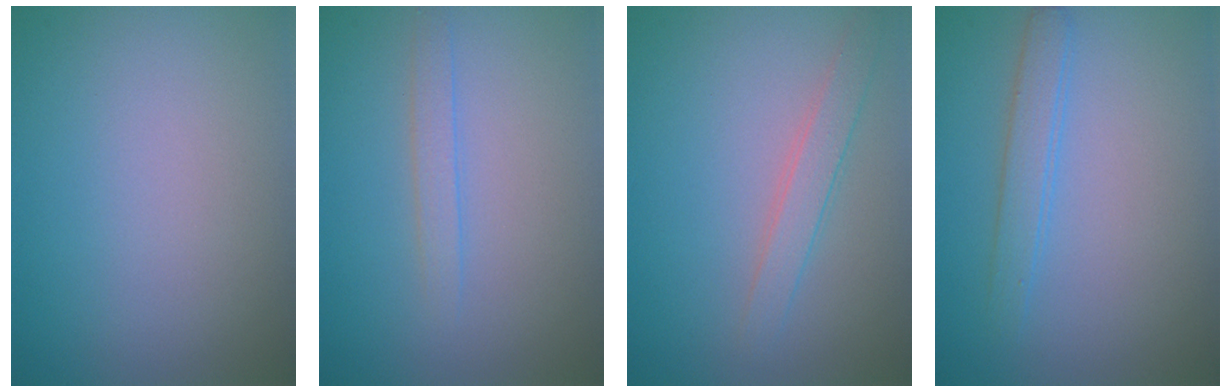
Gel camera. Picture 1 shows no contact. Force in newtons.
{"total": 1.2, "press": 1.2, "slide": 0.0}
{"total": 2.1, "press": 2.1, "slide": 0.0}
{"total": 2.0, "press": 2.0, "slide": 0.0}